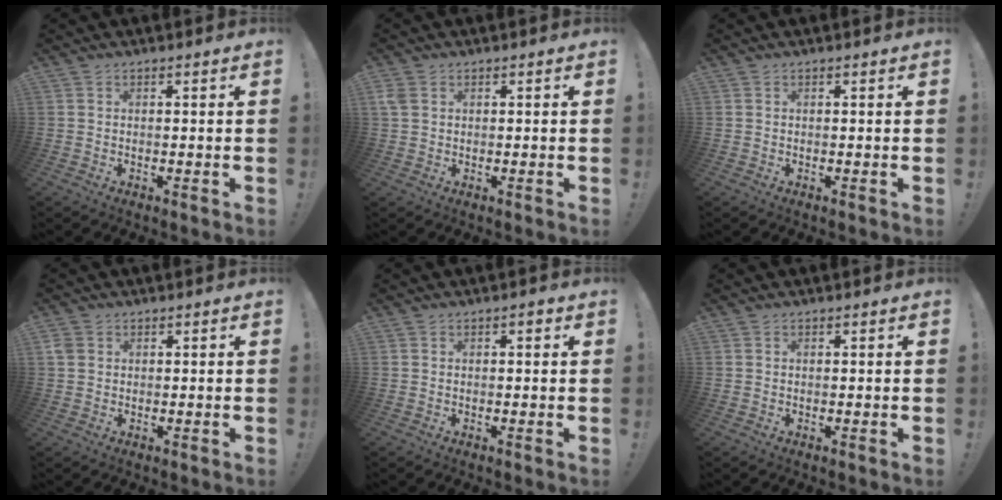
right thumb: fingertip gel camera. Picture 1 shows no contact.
{"total": 3.3, "force": [1.3, 2.4, 1.9], "torque": [-0.035, 0.003, 0.028]}
{"total": 0.0}
{"total": 2.8, "force": [1.1, 2.4, 1.2], "torque": [-0.023, 0.005, 0.023]}
{"total": 0.8, "force": [0.0, 0.4, 0.7], "torque": [-0.008, 0.001, -0.003]}
{"total": 0.0}